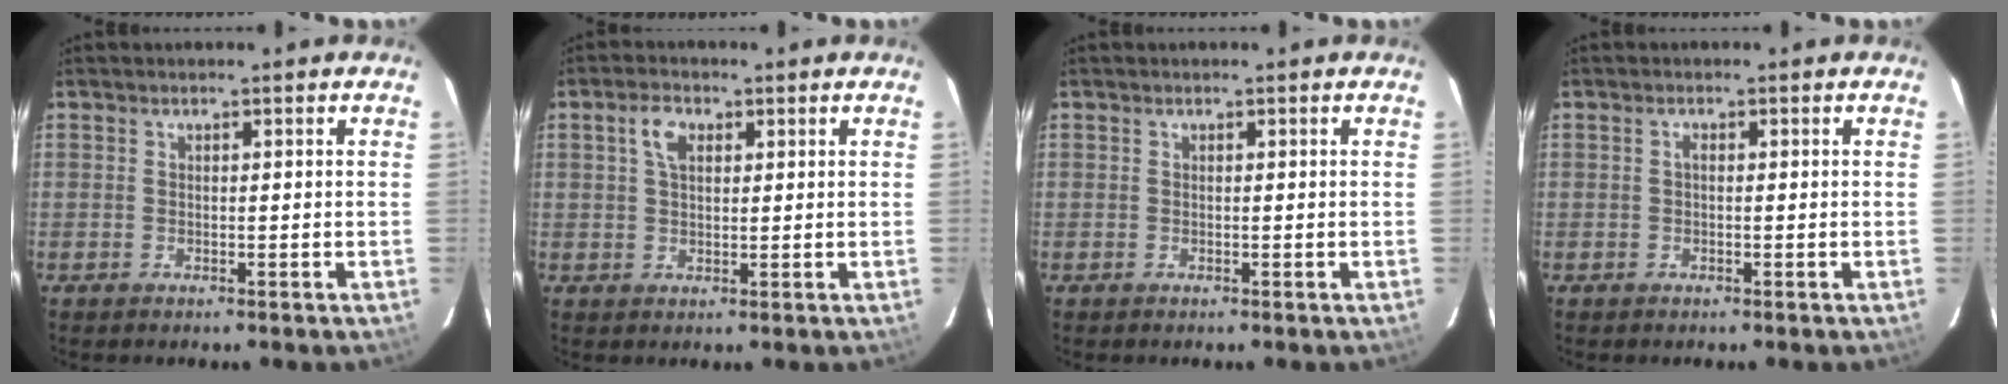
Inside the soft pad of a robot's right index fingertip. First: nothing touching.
{"total": 3.8, "force": [1.4, 2.3, 2.7], "torque": [-0.051, 0.011, 0.026]}
{"total": 0.0}
{"total": 0.6, "force": [-0.1, 0.3, 0.5], "torque": [-0.010, 0.005, -0.003]}